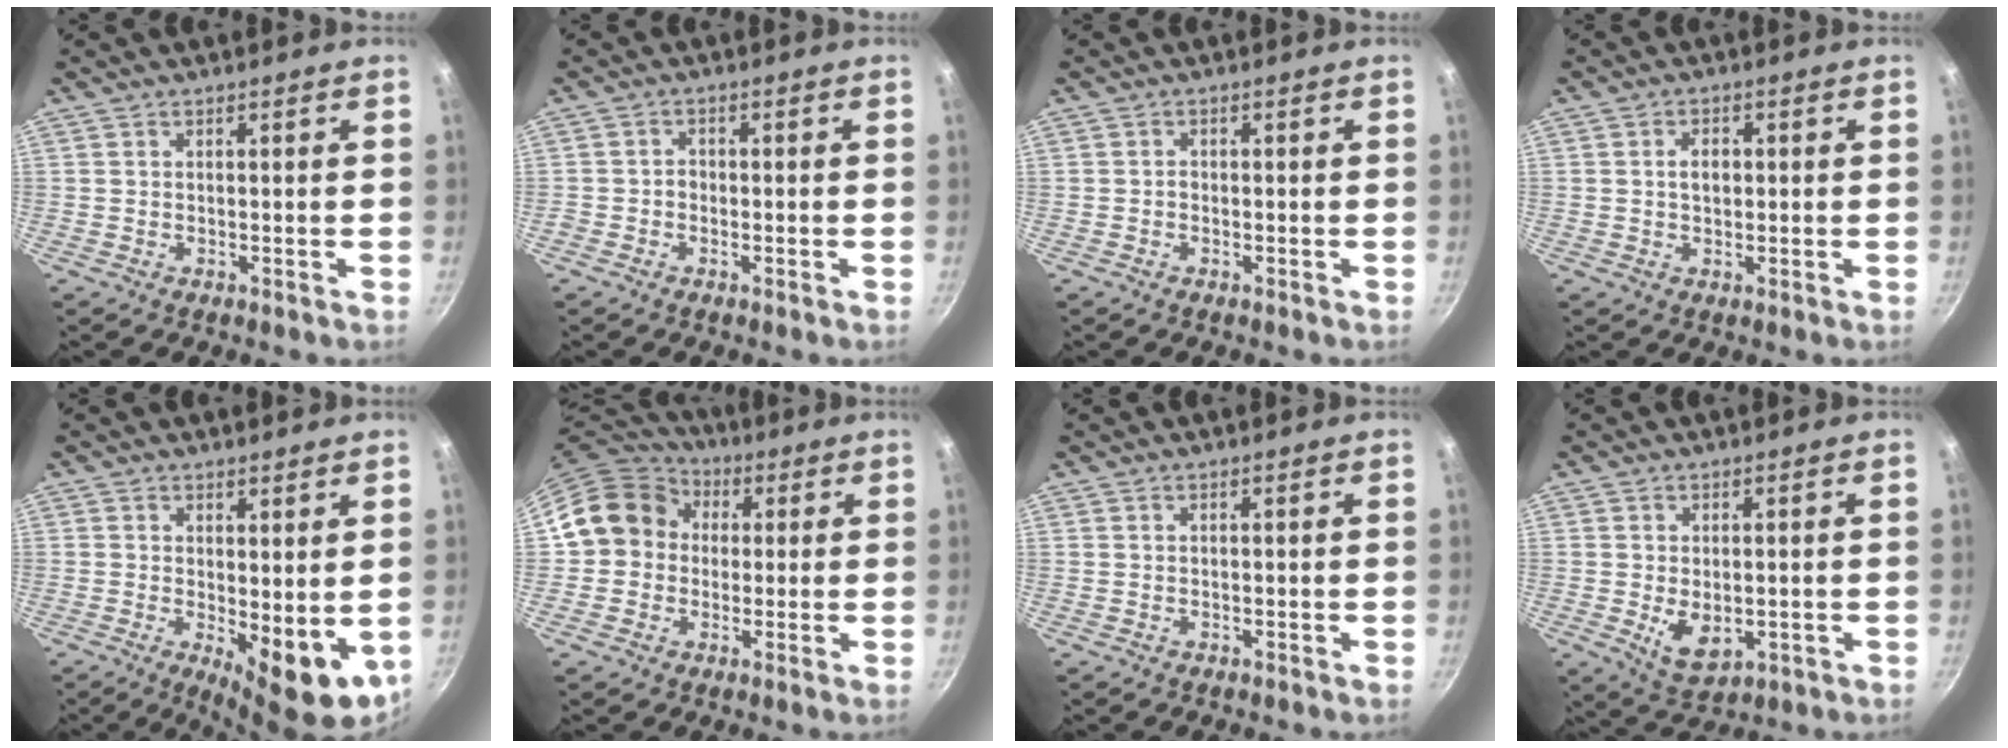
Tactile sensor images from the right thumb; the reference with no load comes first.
{"total": 1.6, "force": [-0.7, 1.3, 0.6], "torque": [-0.004, 0.010, -0.017]}
{"total": 0.6, "force": [-0.3, 0.4, 0.3], "torque": [-0.003, 0.003, -0.008]}
{"total": 3.1, "force": [0.3, 2.1, 2.2], "torque": [-0.024, 0.006, 0.004]}
{"total": 9.8, "force": [-0.4, 4.2, 8.9], "torque": [-0.098, -0.014, 0.007]}
{"total": 12.3, "force": [1.3, 10.9, 5.4], "torque": [-0.061, 0.030, 0.002]}
{"total": 0.0}
{"total": 6.4, "force": [-0.8, 4.0, 4.9], "torque": [-0.073, -0.017, 0.000]}